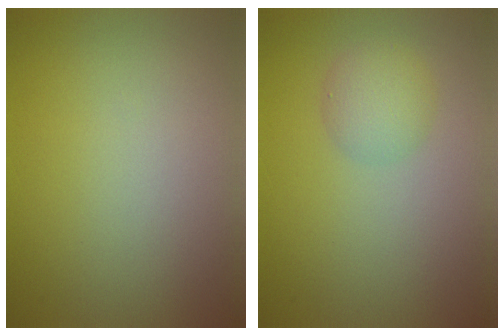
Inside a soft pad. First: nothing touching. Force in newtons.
{"total": 2.4, "press": 2.4, "slide": 0.0}